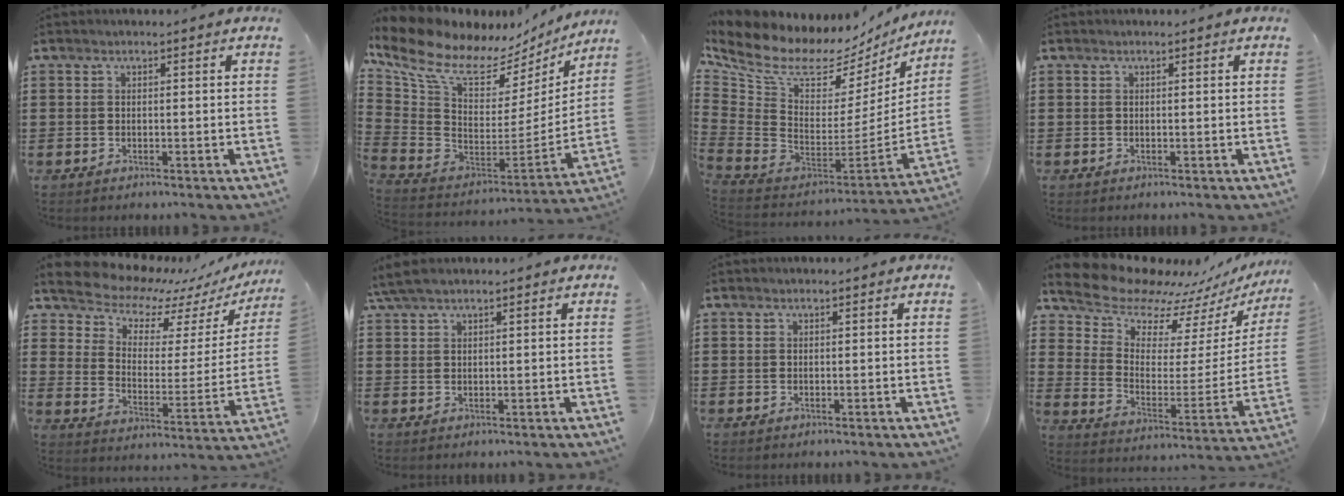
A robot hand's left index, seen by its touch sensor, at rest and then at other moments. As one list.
[{"total": 10.3, "force": [6.9, 4.9, 5.8], "torque": [-0.154, -0.047, 0.119]}, {"total": 9.2, "force": [7.0, 4.3, 4.3], "torque": [-0.140, -0.071, 0.116]}, {"total": 0.0}, {"total": 8.1, "force": [7.6, 2.5, 1.1], "torque": [-0.055, -0.069, 0.130]}, {"total": 2.7, "force": [1.9, 0.5, 1.8], "torque": [-0.040, 0.004, 0.037]}, {"total": 0.0}, {"total": 10.4, "force": [9.5, 3.6, 2.0], "torque": [-0.073, -0.084, 0.161]}]